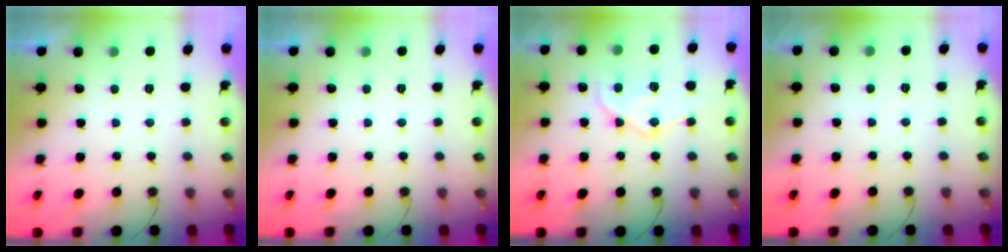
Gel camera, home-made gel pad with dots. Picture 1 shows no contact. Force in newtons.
{"total": 0.0}
{"total": 13.5, "press": 13.5, "slide": 1.1}
{"total": 2.4, "press": 2.3, "slide": 0.4}